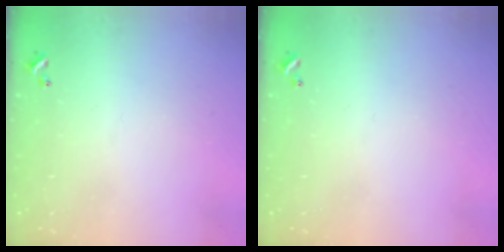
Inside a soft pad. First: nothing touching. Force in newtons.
{"total": 0.0}